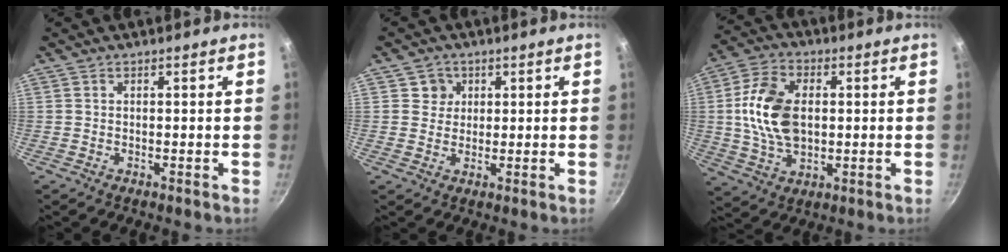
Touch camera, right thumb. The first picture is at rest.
{"total": 3.5, "force": [1.1, 3.3, 0.4], "torque": [0.023, 0.002, 0.012]}
{"total": 13.8, "force": [1.1, 8.8, 10.5], "torque": [-0.184, 0.004, 0.016]}